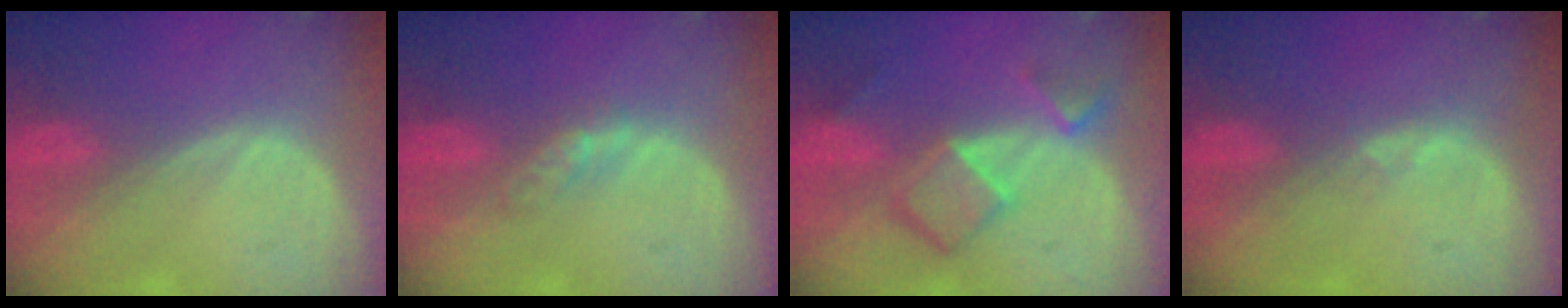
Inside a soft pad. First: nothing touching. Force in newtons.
{"total": 2.8, "press": 2.5, "slide": 1.2}
{"total": 7.2, "press": 6.2, "slide": 3.6}
{"total": 0.7, "press": 0.6, "slide": 0.3}